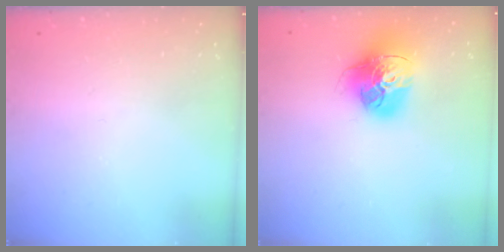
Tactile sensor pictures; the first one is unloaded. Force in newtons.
{"total": 18.4, "press": 18.3, "slide": 1.8}